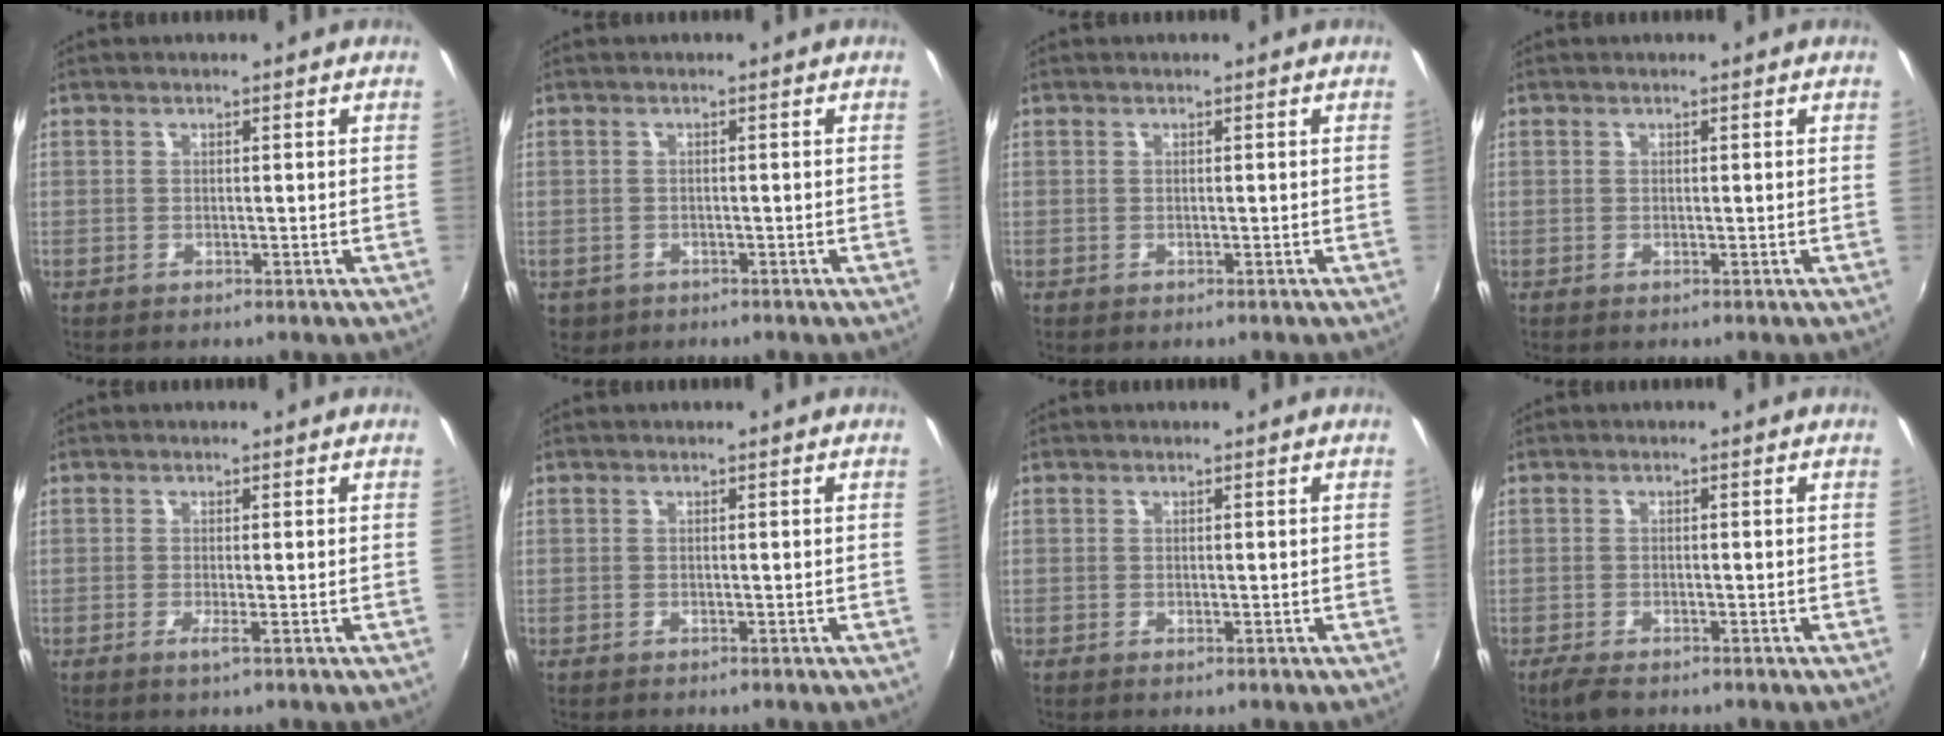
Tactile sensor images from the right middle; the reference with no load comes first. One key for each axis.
{"total": 2.8, "fx": -1.0, "fy": 2.4, "fz": 1.1, "tx": -0.029, "ty": -0.003, "tz": -0.009}
{"total": 0.0}
{"total": 0.0}
{"total": 1.2, "fx": -0.4, "fy": -0.4, "fz": 1.1, "tx": -0.022, "ty": -0.004, "tz": -0.009}
{"total": 0.0}
{"total": 0.0}
{"total": 2.9, "fx": -2.2, "fy": 1.0, "fz": 1.7, "tx": -0.040, "ty": -0.010, "tz": -0.042}